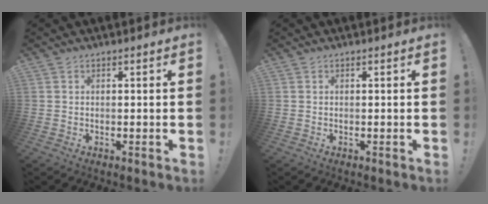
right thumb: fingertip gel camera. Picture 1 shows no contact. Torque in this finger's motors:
{"motor_torque": [-0.03, 0.01, -0.11, 0.11, 0.01]}